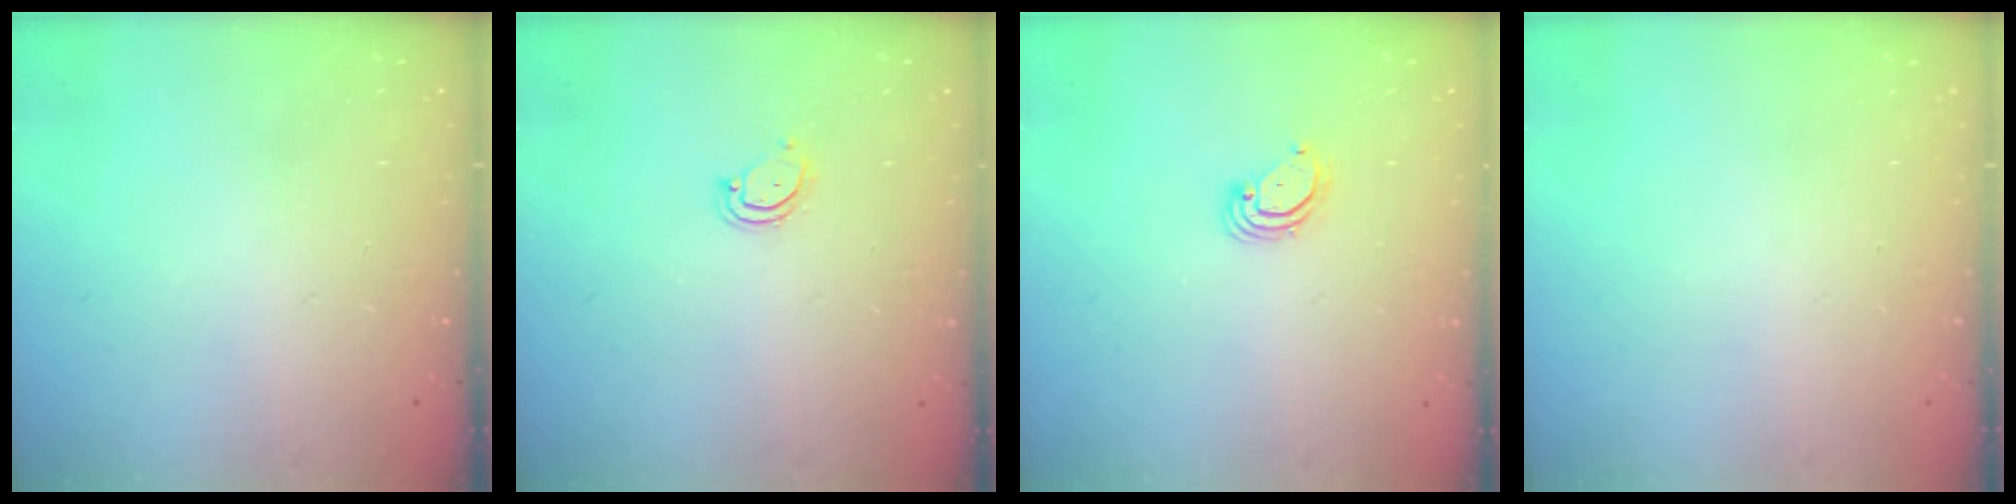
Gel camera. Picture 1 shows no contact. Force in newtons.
{"total": 3.8, "press": 3.8, "slide": 0.4}
{"total": 3.7, "press": 3.7, "slide": 0.3}
{"total": 0.0}